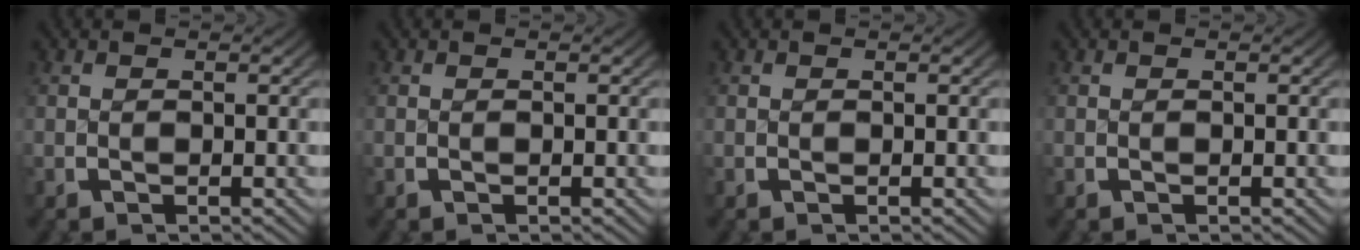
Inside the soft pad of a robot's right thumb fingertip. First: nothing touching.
{"total": 0.0}
{"total": 0.0}
{"total": 0.0}